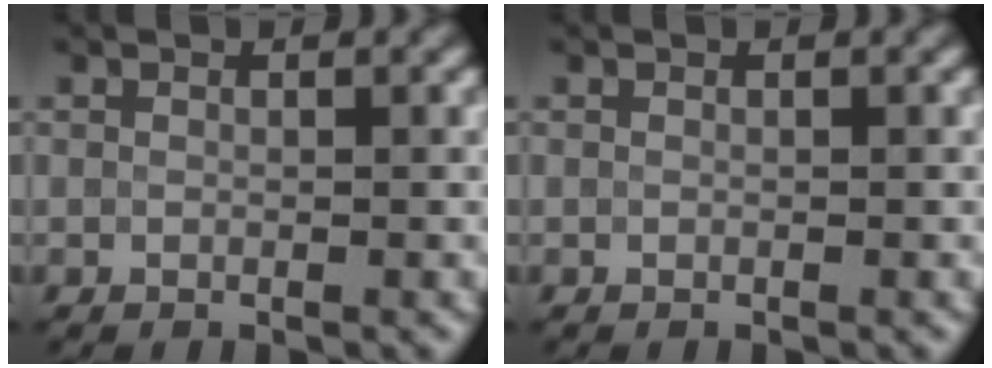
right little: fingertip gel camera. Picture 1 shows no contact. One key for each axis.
{"total": 0.0}